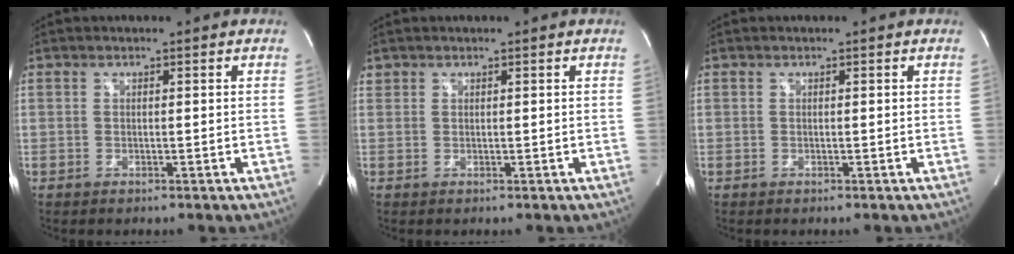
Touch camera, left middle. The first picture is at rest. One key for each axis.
{"total": 0.7, "fx": 0.5, "fy": 0.4, "fz": 0.0, "tx": 0.000, "ty": 0.009, "tz": 0.011}
{"total": 0.0}